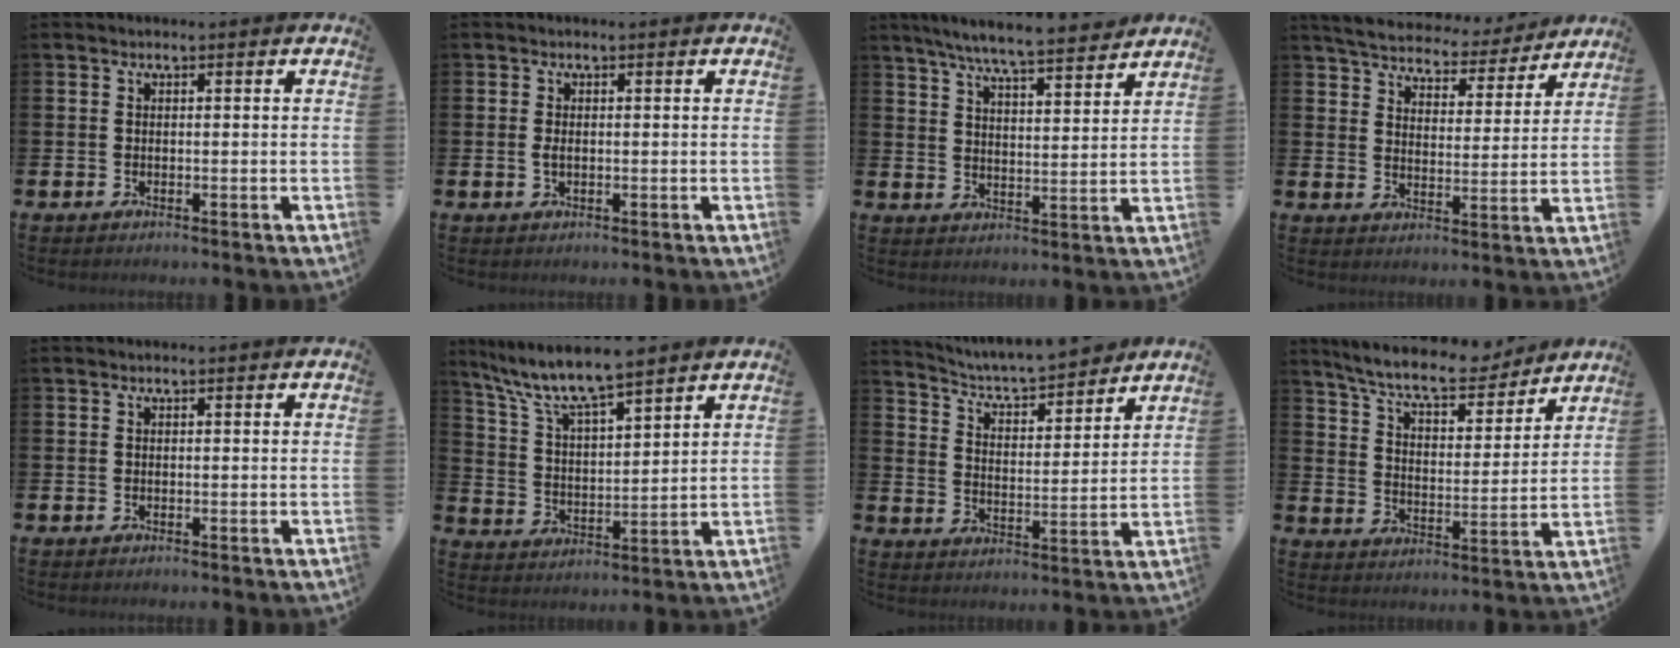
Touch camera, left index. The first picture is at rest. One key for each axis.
{"total": 1.0, "fx": -0.1, "fy": 0.5, "fz": 0.9, "tx": -0.018, "ty": 0.003, "tz": -0.003}
{"total": 7.3, "fx": 6.9, "fy": 0.1, "fz": 2.3, "tx": -0.064, "ty": -0.042, "tz": 0.120}
{"total": 6.0, "fx": 5.7, "fy": 1.3, "fz": 0.9, "tx": -0.044, "ty": -0.045, "tz": 0.097}
{"total": 0.0}
{"total": 8.7, "fx": 7.8, "fy": 1.1, "fz": 3.6, "tx": -0.103, "ty": -0.038, "tz": 0.139}
{"total": 6.3, "fx": 6.1, "fy": 0.6, "fz": 1.4, "tx": -0.060, "ty": -0.046, "tz": 0.105}
{"total": 8.8, "fx": 8.1, "fy": 1.6, "fz": 2.9, "tx": -0.077, "ty": -0.054, "tz": 0.141}